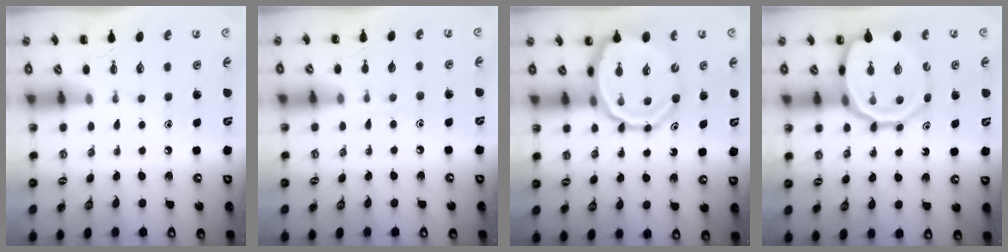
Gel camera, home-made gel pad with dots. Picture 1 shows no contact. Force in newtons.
{"total": 2.3, "press": 2.2, "slide": 0.9}
{"total": 13.8, "press": 13.2, "slide": 3.9}
{"total": 19.0, "press": 18.7, "slide": 3.5}